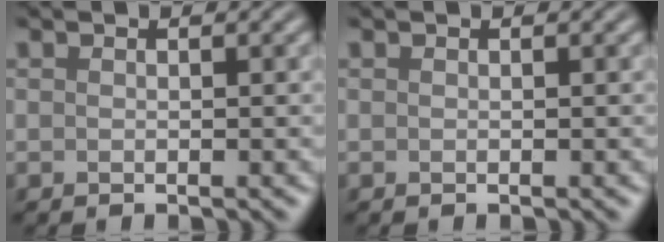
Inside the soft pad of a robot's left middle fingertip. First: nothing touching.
{"total": 0.0}